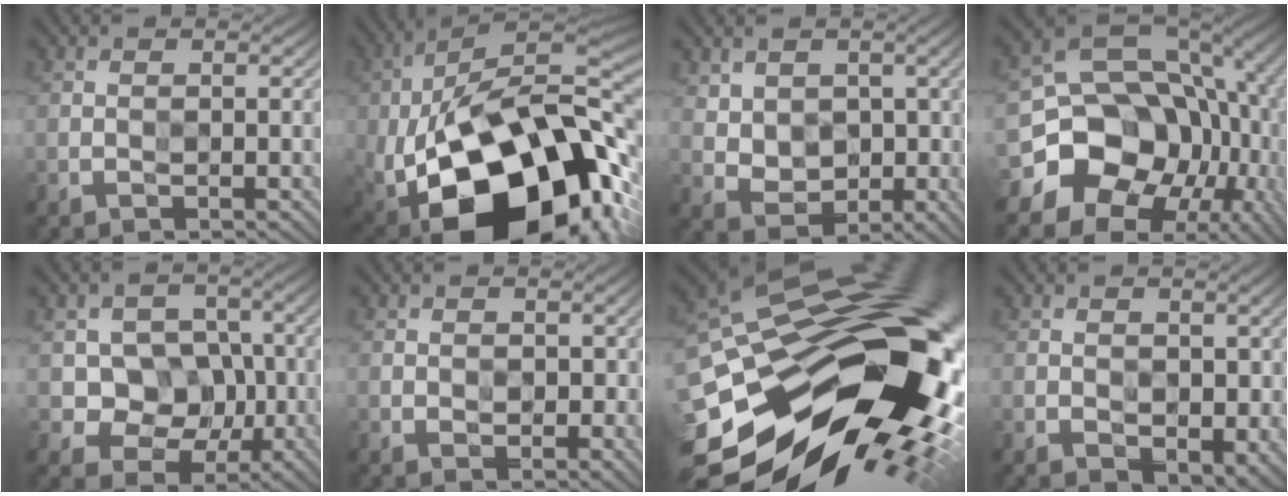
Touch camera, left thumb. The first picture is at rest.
{"total": 22.4, "force": [-6.5, 12.0, 17.8], "torque": [-0.305, -0.023, -0.096]}
{"total": 5.3, "force": [1.6, 4.3, 2.7], "torque": [-0.064, -0.013, 0.037]}
{"total": 17.7, "force": [-4.4, 14.6, 8.9], "torque": [-0.169, -0.036, -0.067]}
{"total": 6.8, "force": [0.0, 6.1, 3.0], "torque": [-0.062, -0.010, -0.017]}
{"total": 1.4, "force": [0.6, 1.0, 0.6], "torque": [-0.013, -0.008, 0.012]}
{"total": 19.6, "force": [-3.6, 12.4, 14.7], "torque": [-0.249, -0.020, -0.060]}
{"total": 3.3, "force": [0.6, 2.5, 2.1], "torque": [-0.040, -0.015, 0.012]}